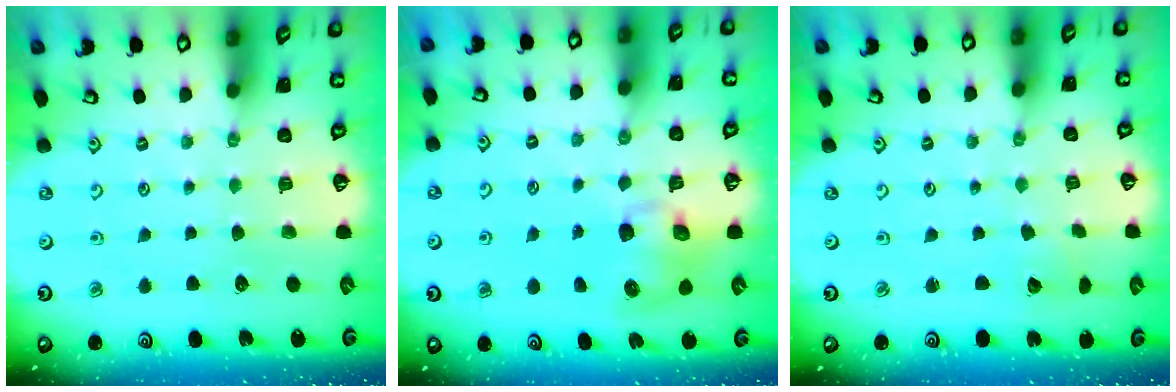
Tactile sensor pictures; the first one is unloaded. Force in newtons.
{"total": 8.4, "press": 8.3, "slide": 1.3}
{"total": 1.2, "press": 1.2, "slide": 0.1}